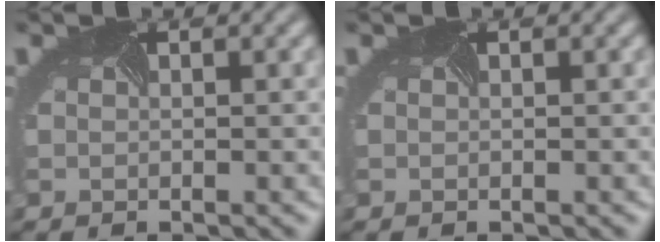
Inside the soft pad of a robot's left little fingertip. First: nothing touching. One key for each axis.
{"total": 0.0}